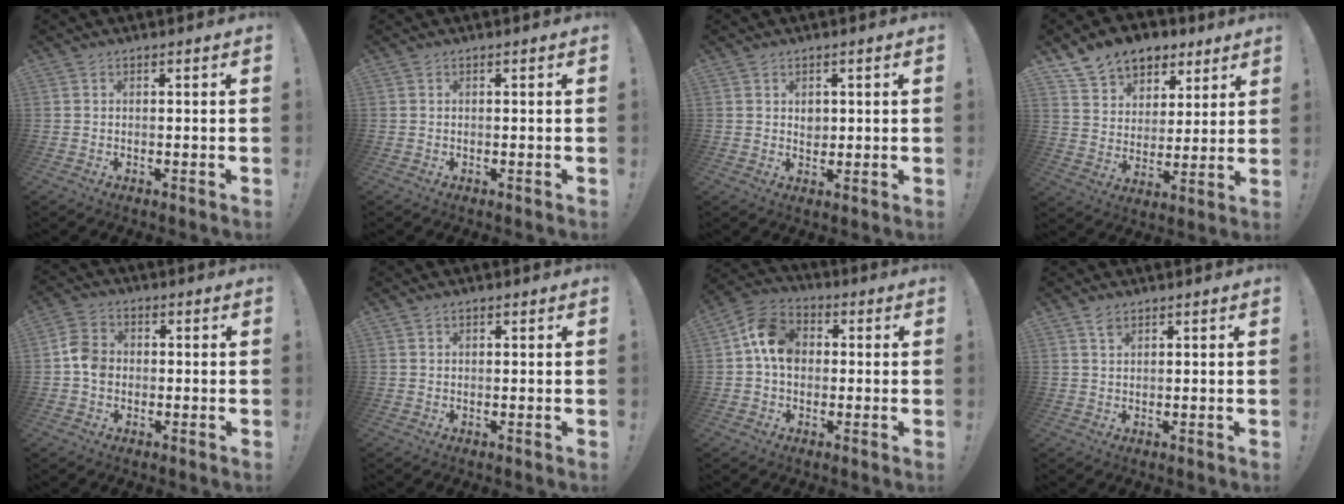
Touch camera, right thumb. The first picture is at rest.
{"total": 0.0}
{"total": 2.7, "force": [0.8, 2.4, 0.9], "torque": [-0.001, -0.005, 0.012]}
{"total": 12.3, "force": [8.4, 8.3, 3.6], "torque": [-0.057, -0.056, 0.161]}
{"total": 6.8, "force": [-1.0, 5.5, 3.9], "torque": [-0.067, 0.016, -0.016]}
{"total": 0.8, "force": [0.4, 0.6, 0.2], "torque": [0.000, -0.001, 0.007]}
{"total": 11.6, "force": [1.7, 9.1, 6.9], "torque": [-0.109, 0.014, 0.037]}
{"total": 2.1, "force": [1.6, 1.1, 0.9], "torque": [-0.003, -0.009, 0.026]}